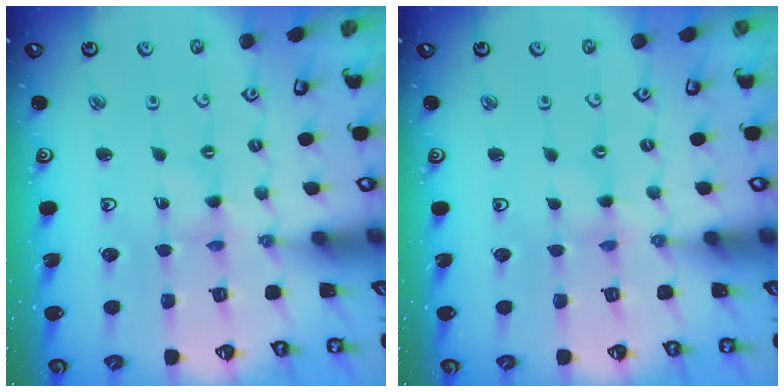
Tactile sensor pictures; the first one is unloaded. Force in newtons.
{"total": 0.0}